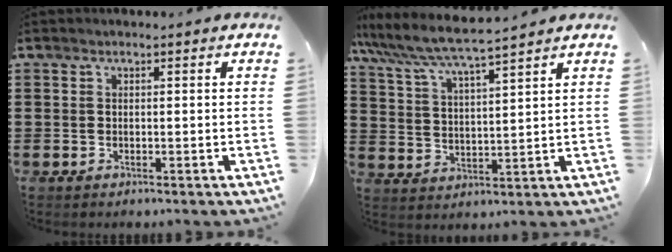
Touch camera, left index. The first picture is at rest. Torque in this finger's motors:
{"motor_torque": [2.14, 0.00, 0.44, 0.20]}